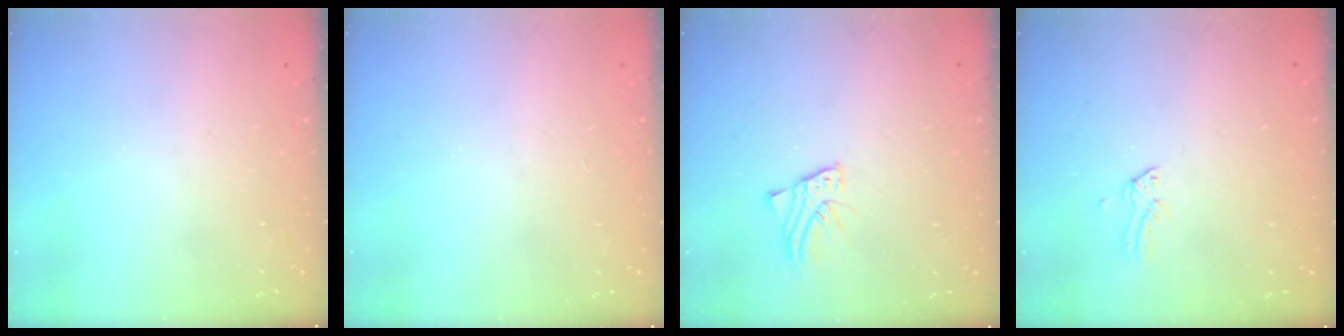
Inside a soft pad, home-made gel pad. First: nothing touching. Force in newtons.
{"total": 3.0, "press": 3.0, "slide": 0.3}
{"total": 2.3, "press": 2.3, "slide": 0.1}
{"total": 0.0}